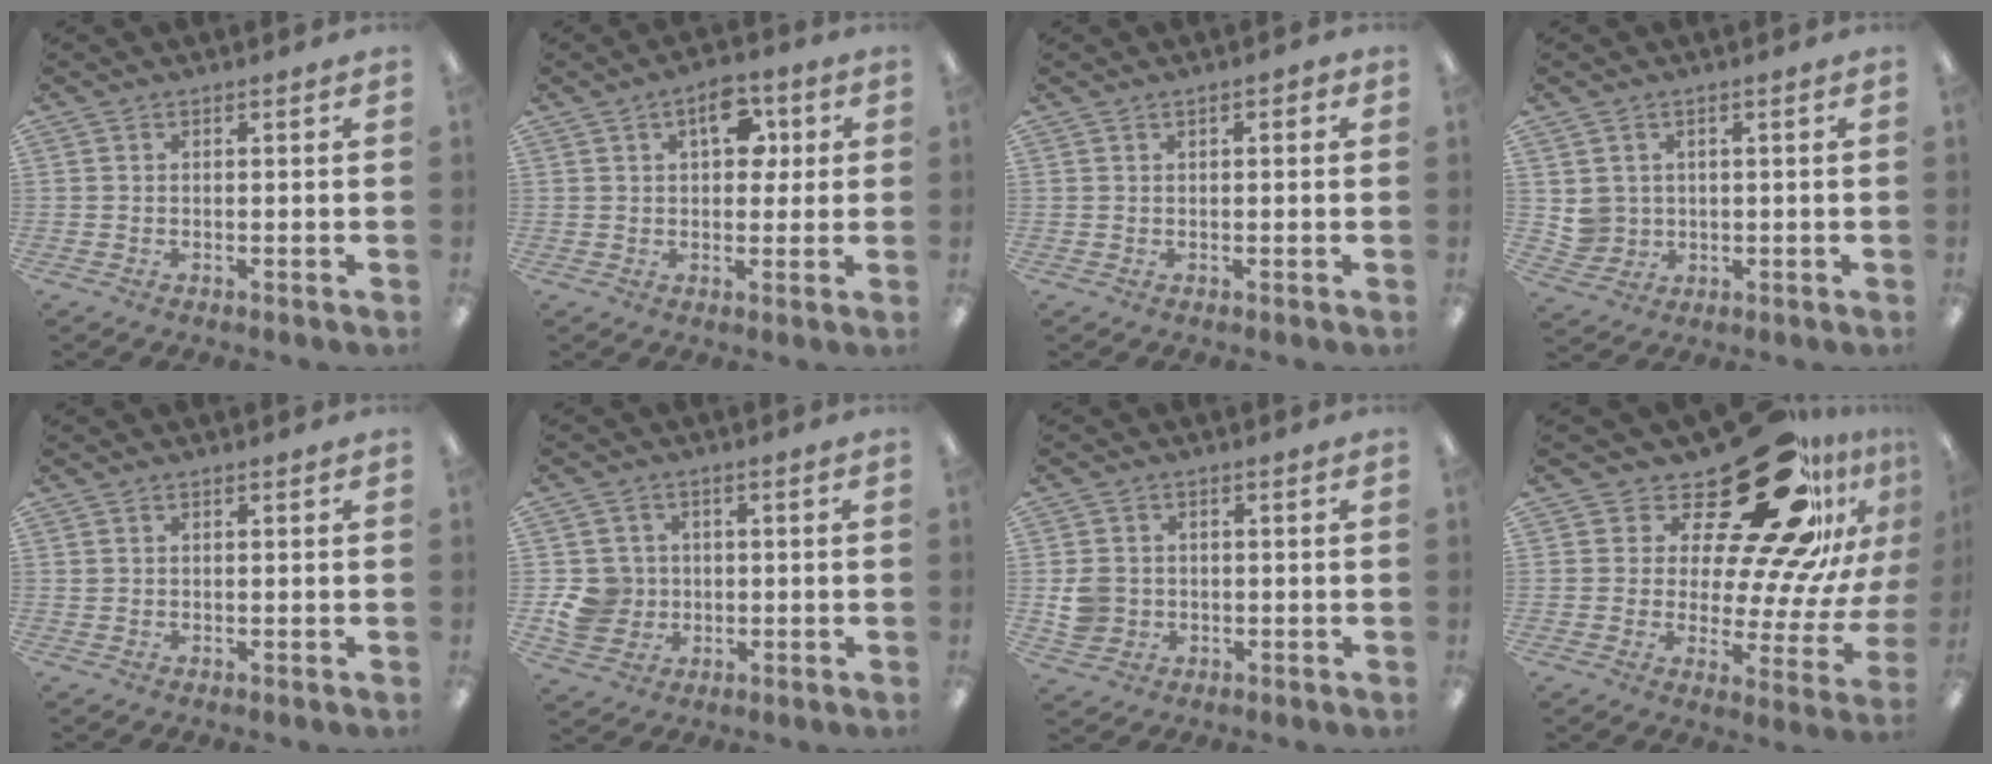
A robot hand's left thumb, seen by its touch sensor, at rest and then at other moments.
{"total": 8.9, "force": [3.1, 5.1, 6.6], "torque": [-0.074, -0.009, 0.047]}
{"total": 1.5, "force": [0.7, 0.7, 1.2], "torque": [-0.016, 0.001, 0.011]}
{"total": 4.6, "force": [1.4, 4.4, 0.2], "torque": [-0.013, 0.003, 0.030]}
{"total": 0.8, "force": [0.4, 0.6, 0.1], "torque": [-0.003, 0.003, 0.008]}
{"total": 7.6, "force": [-0.4, 7.3, 2.1], "torque": [-0.048, 0.015, 0.000]}
{"total": 5.2, "force": [-0.2, 4.9, 1.8], "torque": [-0.036, 0.008, -0.001]}
{"total": 28.7, "force": [18.8, 10.5, 19.0], "torque": [-0.257, -0.145, 0.319]}